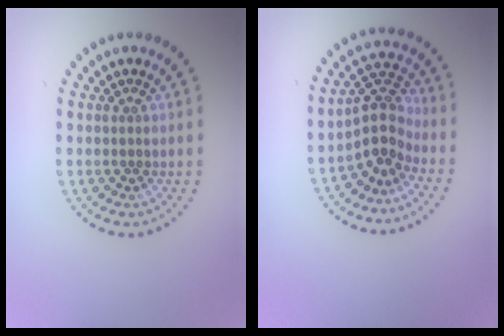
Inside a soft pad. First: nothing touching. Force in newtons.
{"total": 3.4, "press": 2.8, "slide": 1.9}